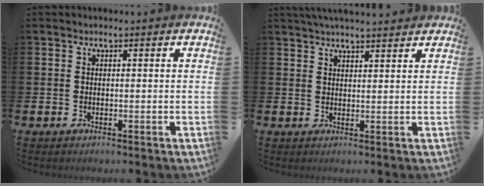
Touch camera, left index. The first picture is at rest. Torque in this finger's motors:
{"motor_torque": [0.57, -1.56, 0.65, 0.20]}